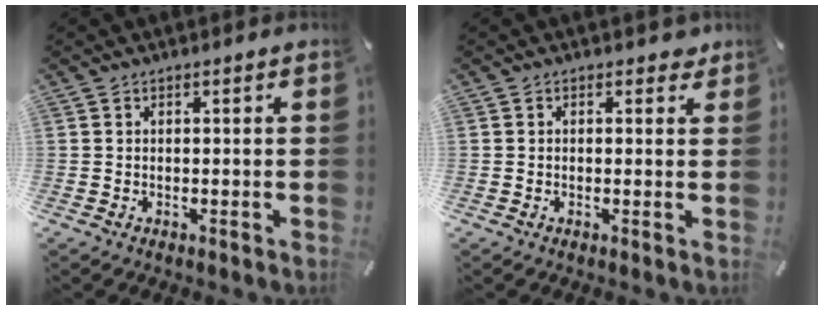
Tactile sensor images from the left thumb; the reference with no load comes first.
{"total": 1.5, "force": [0.7, 1.1, 0.7], "torque": [0.000, 0.000, 0.009]}